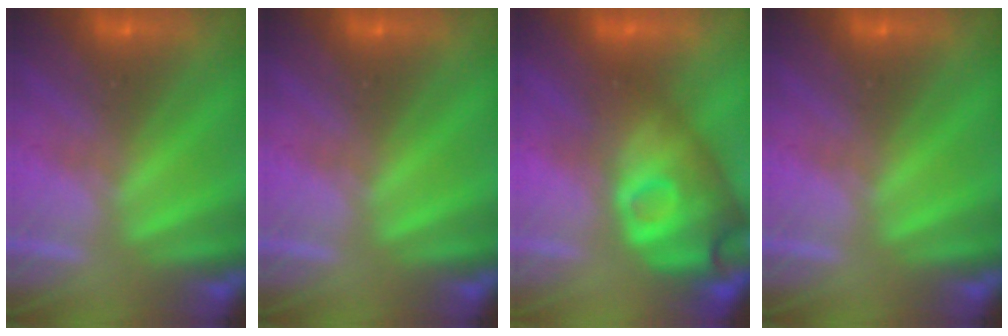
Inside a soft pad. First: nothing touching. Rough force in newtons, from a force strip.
{"total": 0.0}
{"total": 4.6}
{"total": 0.0}